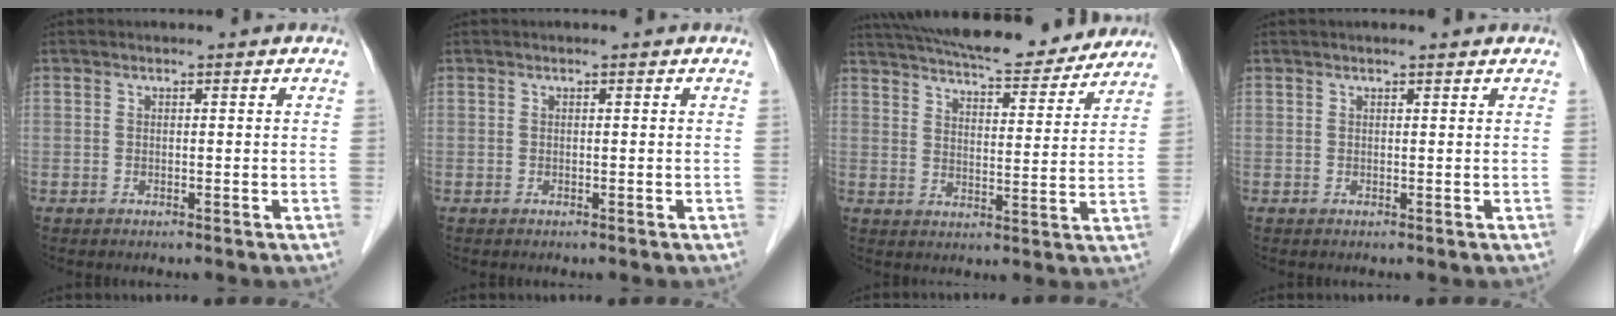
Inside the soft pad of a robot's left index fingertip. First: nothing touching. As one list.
[{"total": 0.0}, {"total": 20.8, "force": [18.6, 4.1, 8.2], "torque": [-0.137, 0.014, 0.252]}, {"total": 1.9, "force": [1.7, 0.1, 0.9], "torque": [-0.008, 0.015, 0.021]}]